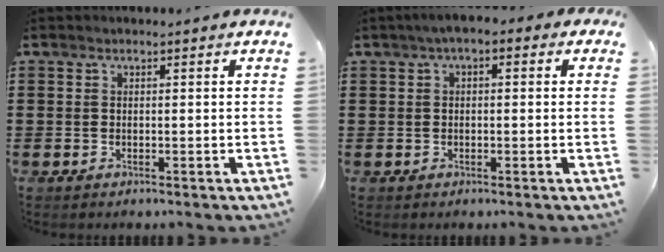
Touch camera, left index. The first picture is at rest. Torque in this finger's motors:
{"motor_torque": [1.39, -0.76, 0.55, 0.15]}